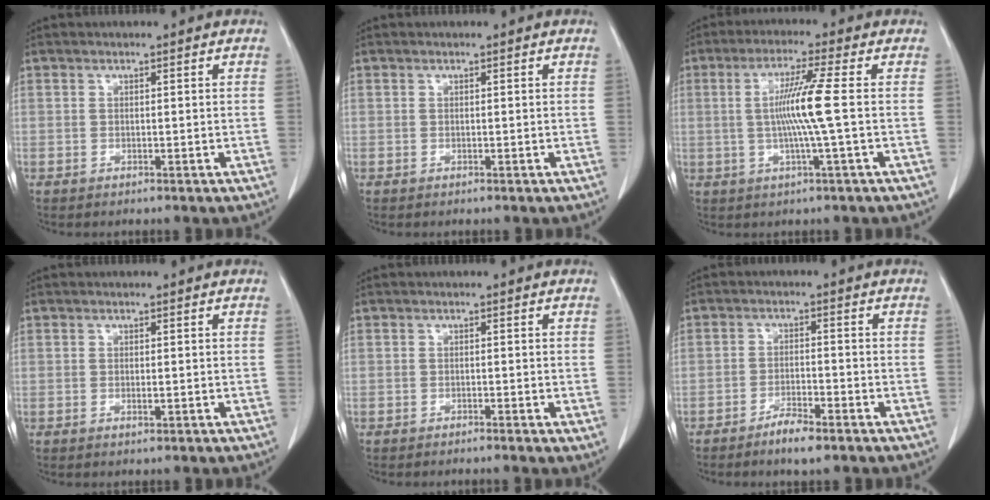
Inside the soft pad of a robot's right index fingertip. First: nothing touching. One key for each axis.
{"total": 0.0}
{"total": 7.7, "fx": 0.0, "fy": -1.6, "fz": 7.5, "tx": -0.146, "ty": 0.000, "tz": 0.001}
{"total": 0.7, "fx": -0.2, "fy": 0.2, "fz": 0.7, "tx": -0.012, "ty": -0.002, "tz": -0.002}
{"total": 1.3, "fx": -1.0, "fy": 0.0, "fz": 0.9, "tx": -0.013, "ty": -0.001, "tz": -0.016}
{"total": 4.4, "fx": -3.2, "fy": 0.6, "fz": 2.9, "tx": -0.054, "ty": -0.003, "tz": -0.055}